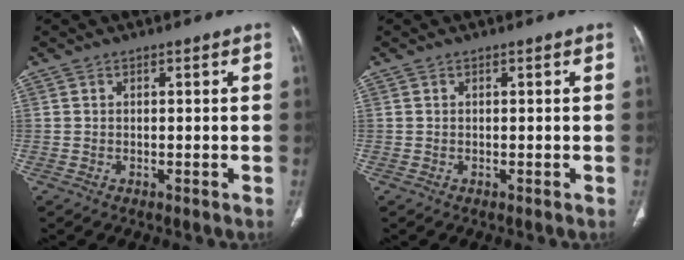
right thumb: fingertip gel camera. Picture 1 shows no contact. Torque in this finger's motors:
{"motor_torque": [1.02, 1.01, 0.08, -0.08, 0.00]}